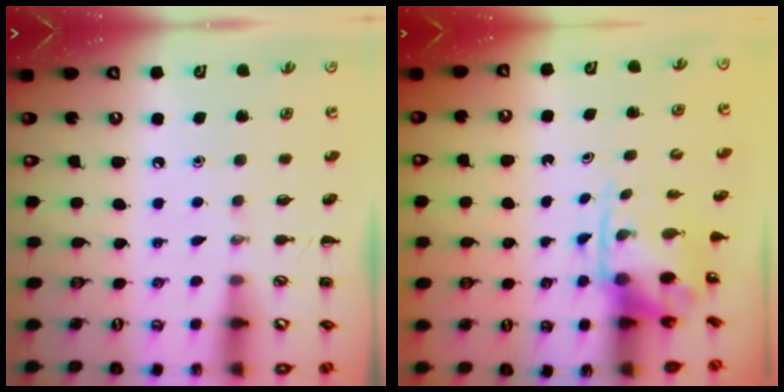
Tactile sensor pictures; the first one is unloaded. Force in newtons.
{"total": 4.0, "press": 3.9, "slide": 0.8}